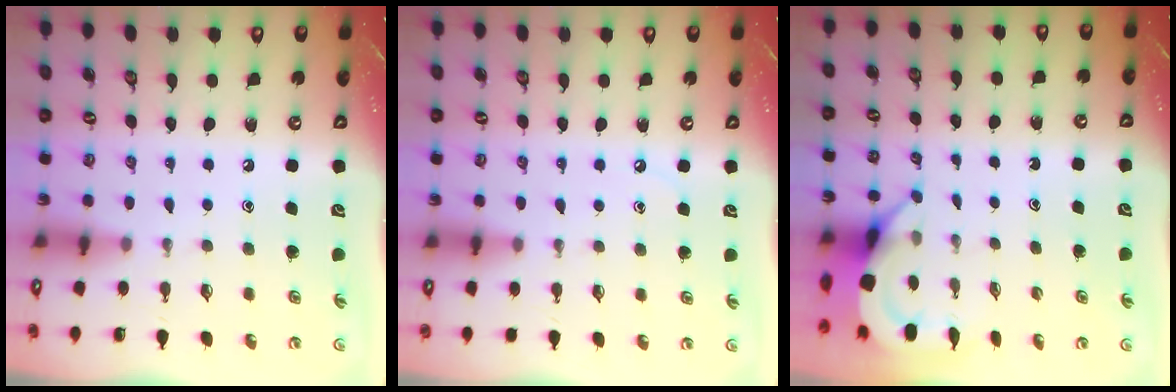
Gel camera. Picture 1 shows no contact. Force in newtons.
{"total": 2.5, "press": 2.5, "slide": 0.4}
{"total": 3.8, "press": 3.8, "slide": 0.1}